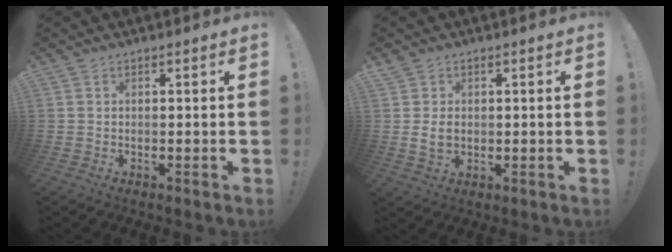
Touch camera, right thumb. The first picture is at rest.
{"total": 4.3, "force": [0.6, 3.2, 2.8], "torque": [-0.043, 0.000, 0.010]}